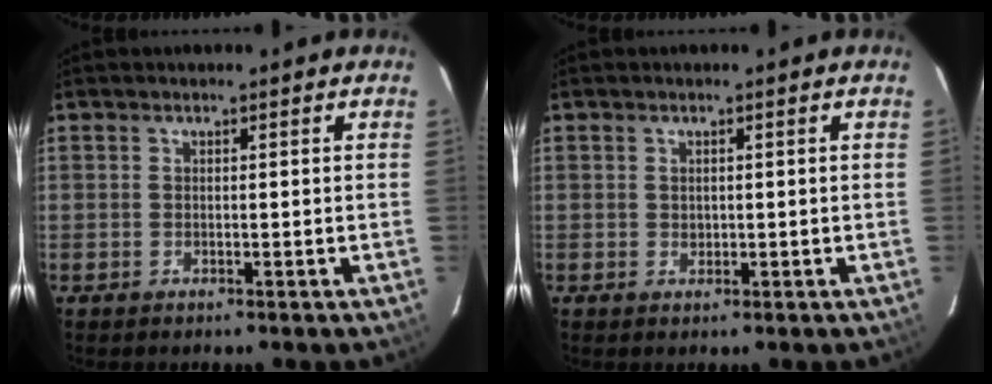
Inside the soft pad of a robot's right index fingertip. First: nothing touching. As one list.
[{"total": 0.8, "force": [0.1, 0.8, 0.1], "torque": [0.000, 0.000, 0.004]}]